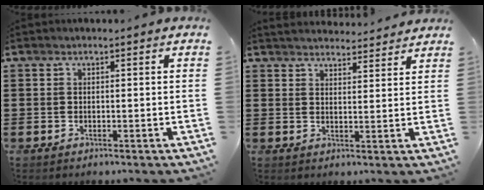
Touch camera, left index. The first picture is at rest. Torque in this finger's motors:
{"motor_torque": [2.14, 0.00, -0.18, 0.01]}